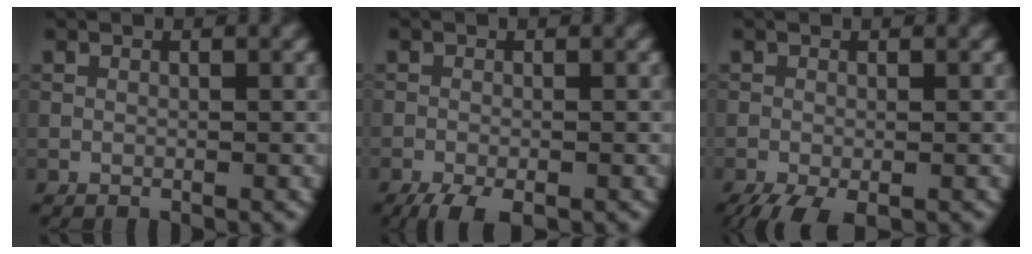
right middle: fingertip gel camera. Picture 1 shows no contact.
{"total": 3.4, "force": [-2.5, 0.9, 2.1], "torque": [-0.037, -0.006, -0.045]}
{"total": 3.6, "force": [-2.5, 1.0, 2.4], "torque": [-0.042, -0.010, -0.044]}